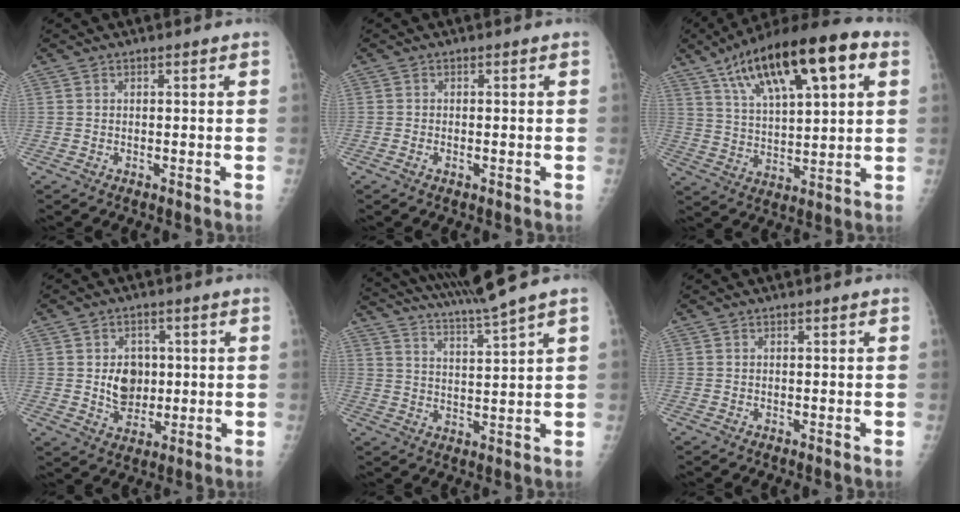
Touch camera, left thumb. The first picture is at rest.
{"total": 1.0, "force": [-0.4, 0.5, 0.7], "torque": [-0.019, 0.006, -0.005]}
{"total": 21.9, "force": [10.1, 7.8, 17.7], "torque": [-0.277, -0.004, 0.171]}
{"total": 7.2, "force": [0.6, 5.8, 4.3], "torque": [-0.033, -0.004, 0.018]}
{"total": 10.9, "force": [9.5, -2.2, 4.9], "torque": [-0.078, -0.050, 0.167]}
{"total": 0.0}